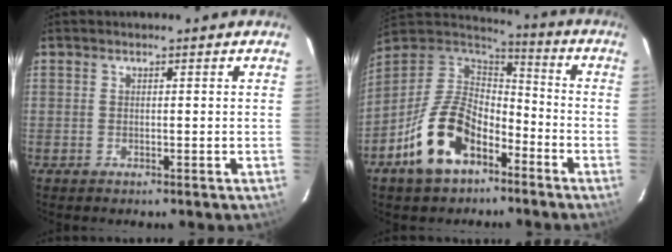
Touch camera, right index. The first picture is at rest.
{"total": 16.6, "force": [-9.0, 9.5, 10.2], "torque": [-0.217, 0.007, -0.156]}